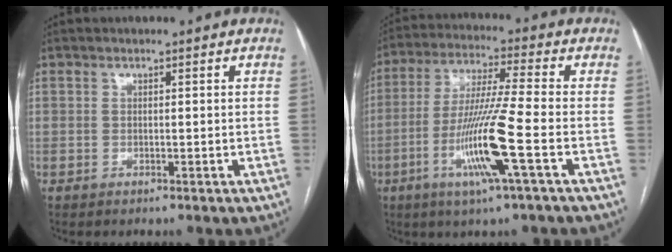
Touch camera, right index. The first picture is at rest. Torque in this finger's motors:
{"motor_torque": [2.00, -0.14, 1.04, 0.21]}